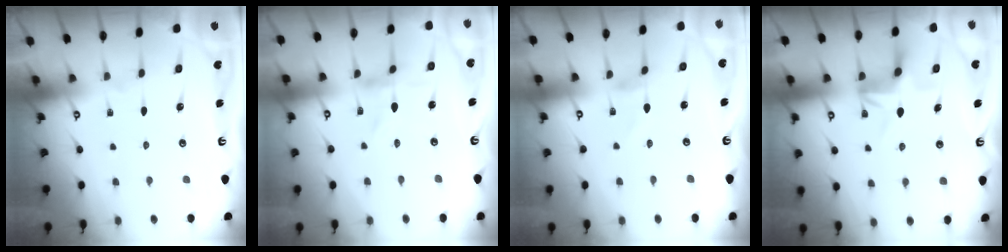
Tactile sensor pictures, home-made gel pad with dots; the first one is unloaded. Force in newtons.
{"total": 0.0}
{"total": 1.0, "press": 1.0, "slide": 0.0}
{"total": 5.4, "press": 5.0, "slide": 1.8}